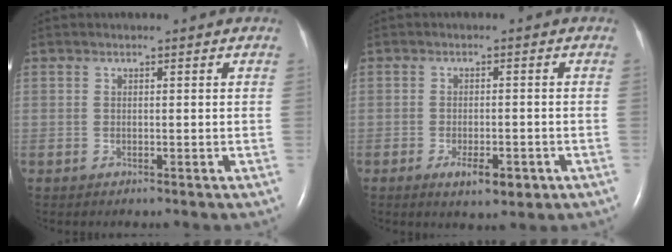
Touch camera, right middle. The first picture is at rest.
{"total": 4.4, "force": [-2.1, 1.6, 3.5], "torque": [-0.055, -0.003, -0.024]}